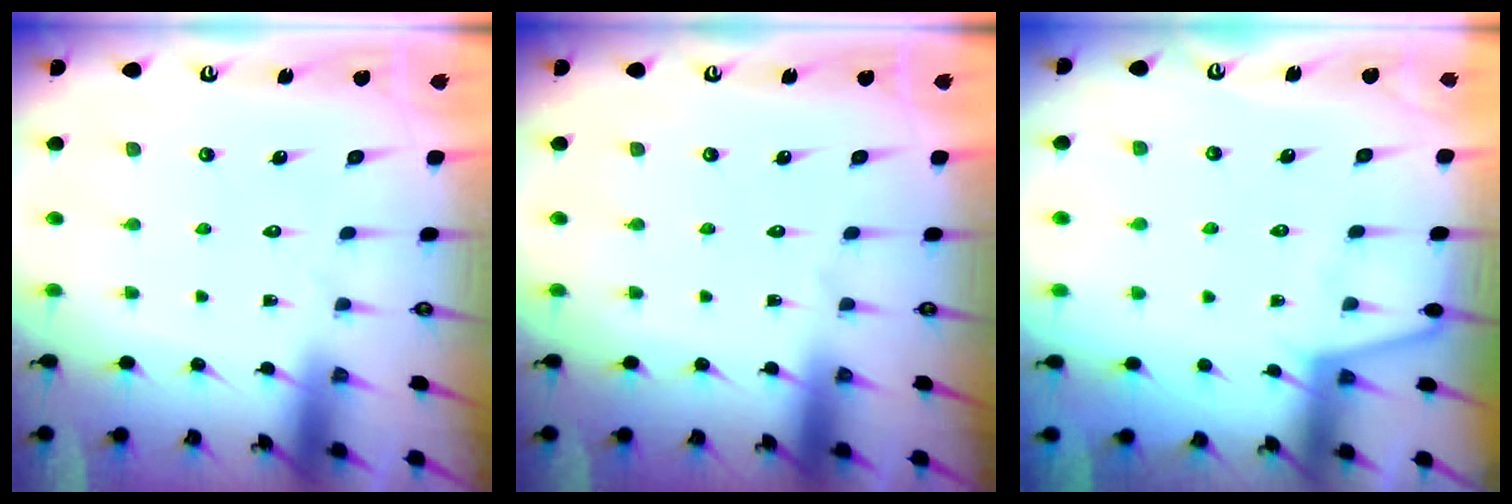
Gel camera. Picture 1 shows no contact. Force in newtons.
{"total": 0.0}
{"total": 2.7, "press": 2.7, "slide": 0.4}